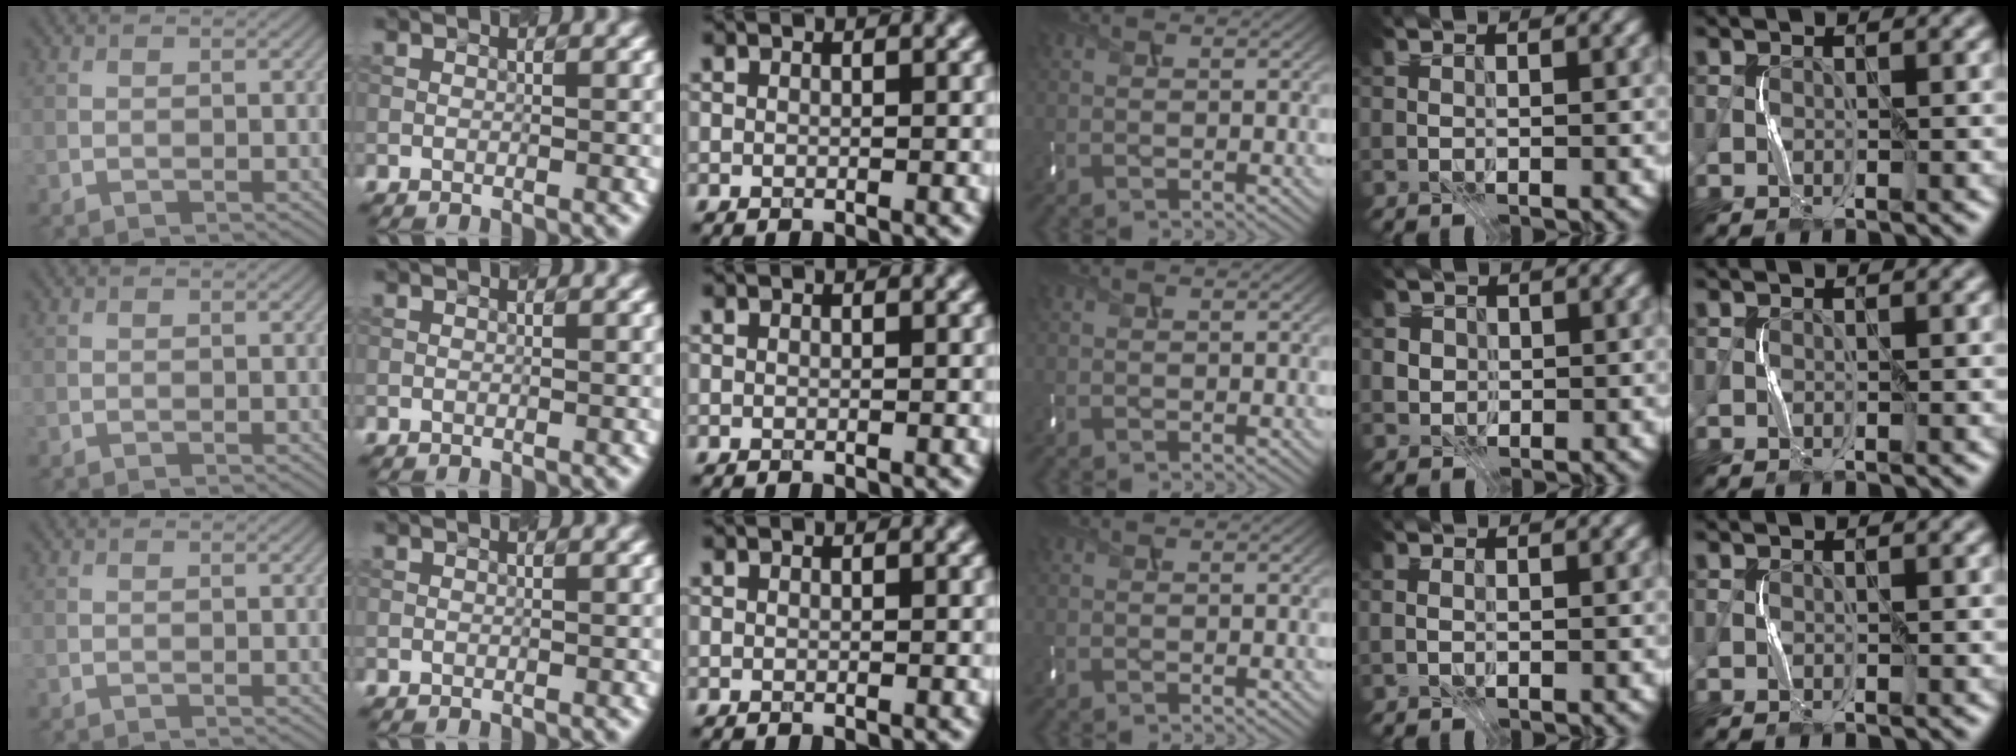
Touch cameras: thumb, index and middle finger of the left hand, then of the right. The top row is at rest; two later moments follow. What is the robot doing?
{"motion": "press", "object": "keyboard"}